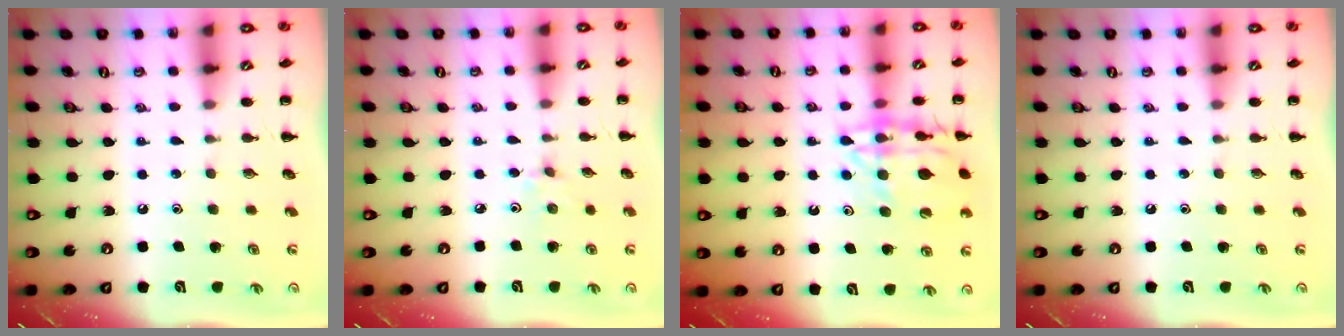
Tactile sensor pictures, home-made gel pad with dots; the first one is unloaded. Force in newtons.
{"total": 1.7, "press": 1.6, "slide": 0.6}
{"total": 16.2, "press": 16.0, "slide": 2.3}
{"total": 0.0}